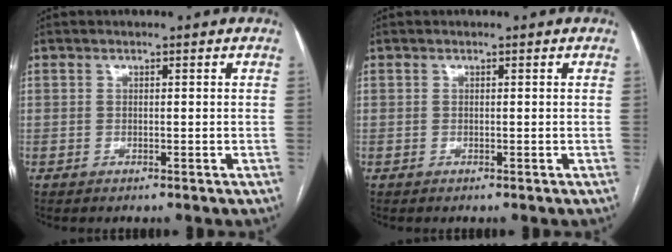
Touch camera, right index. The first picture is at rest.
{"total": 0.0}